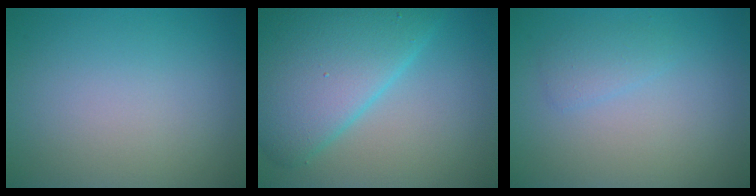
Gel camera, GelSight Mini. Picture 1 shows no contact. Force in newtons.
{"total": 9.4, "press": 9.4, "slide": 0.2}
{"total": 1.4, "press": 1.4, "slide": 0.1}